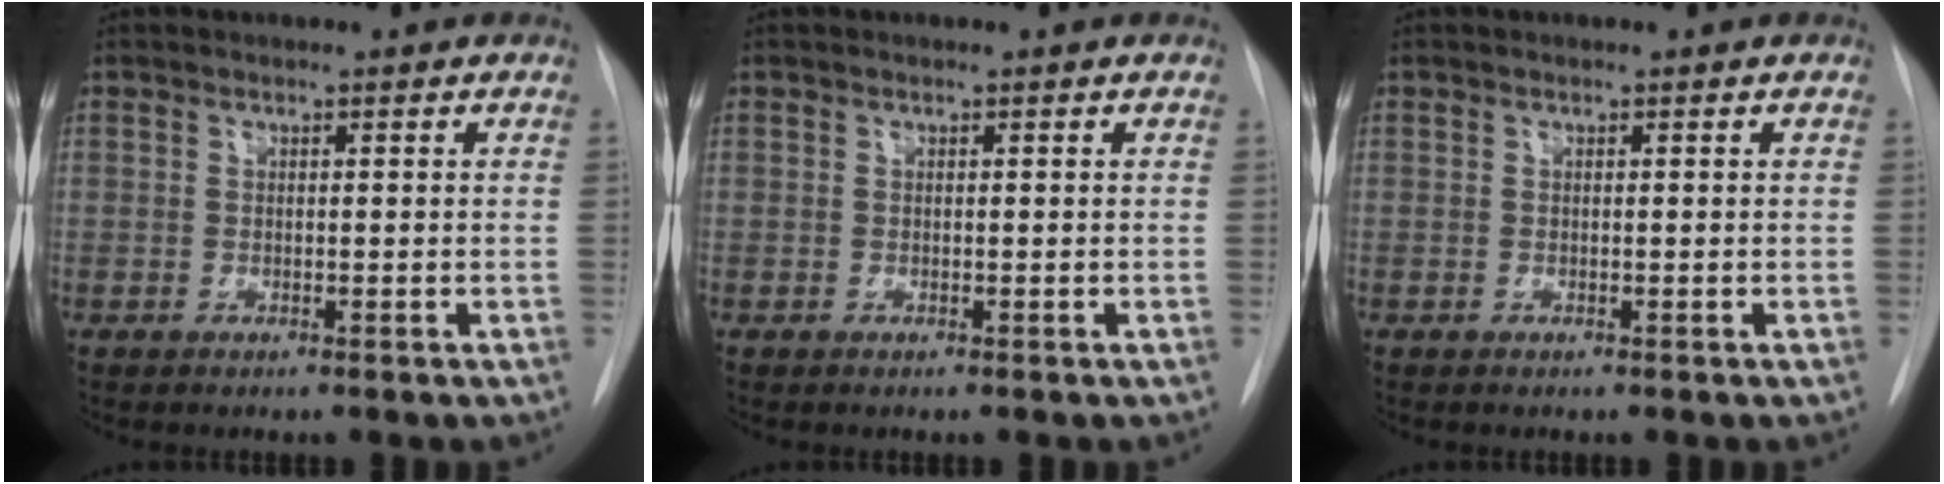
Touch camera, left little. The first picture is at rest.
{"total": 0.0}
{"total": 0.0}